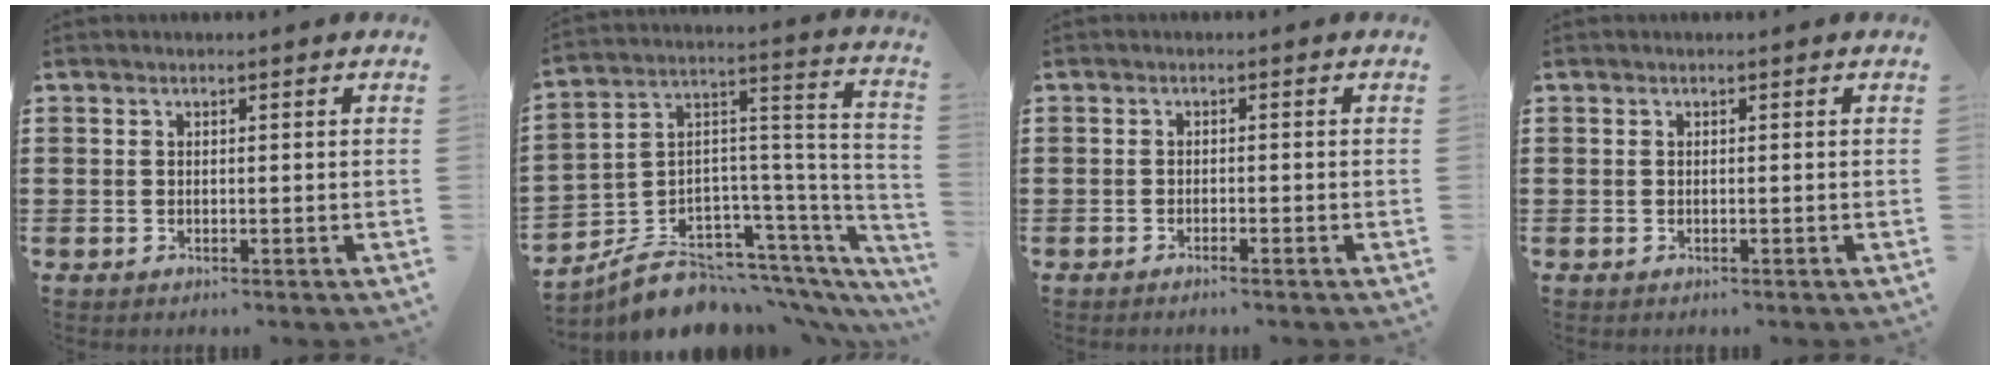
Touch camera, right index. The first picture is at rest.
{"total": 6.7, "force": [-4.9, 4.2, 1.8], "torque": [-0.044, -0.008, -0.087]}
{"total": 0.9, "force": [-0.8, -0.1, 0.4], "torque": [-0.008, -0.002, -0.016]}
{"total": 0.0}